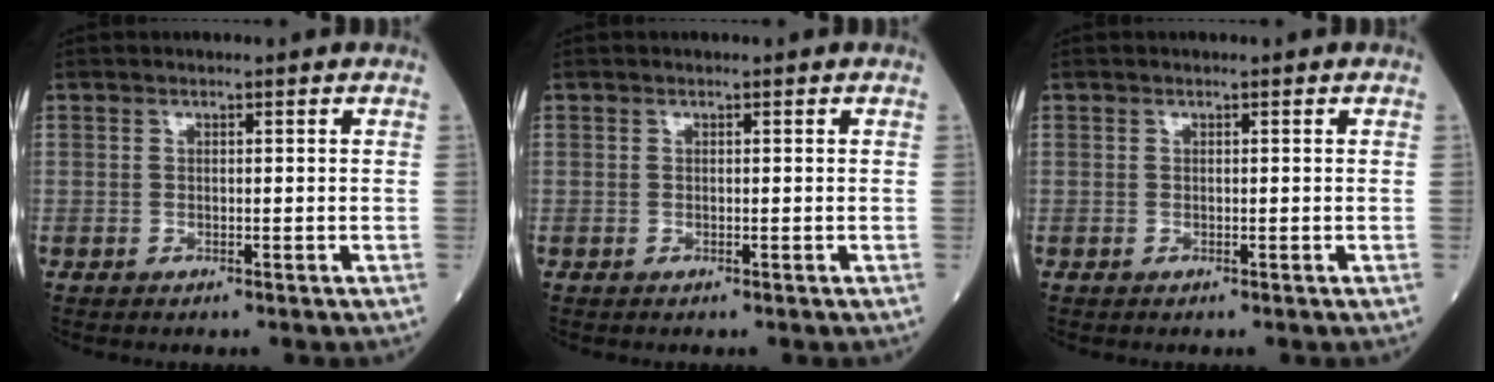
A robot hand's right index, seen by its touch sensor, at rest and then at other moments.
{"total": 0.0}
{"total": 0.0}